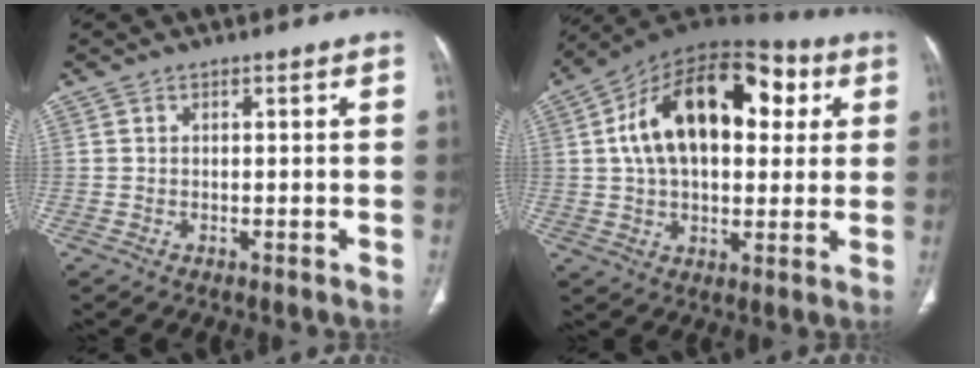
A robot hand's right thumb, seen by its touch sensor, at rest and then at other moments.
{"total": 23.2, "force": [5.6, 13.6, 17.9], "torque": [-0.269, 0.024, 0.079]}